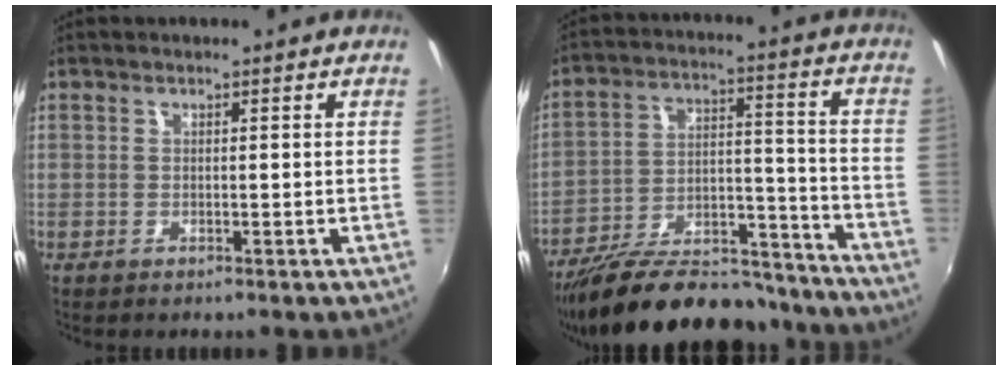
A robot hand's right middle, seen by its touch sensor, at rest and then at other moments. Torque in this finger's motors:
{"motor_torque": [1.09, -1.04, 0.69, 0.21]}